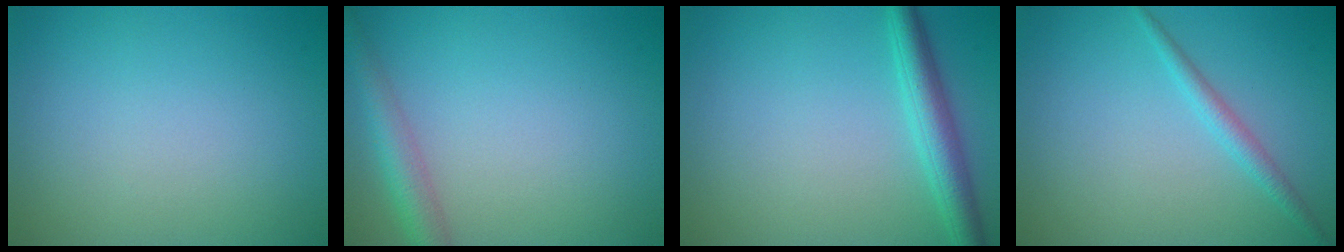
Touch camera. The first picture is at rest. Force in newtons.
{"total": 3.2, "press": 3.2, "slide": 0.1}
{"total": 3.5, "press": 3.5, "slide": 0.1}
{"total": 1.7, "press": 1.7, "slide": 0.1}